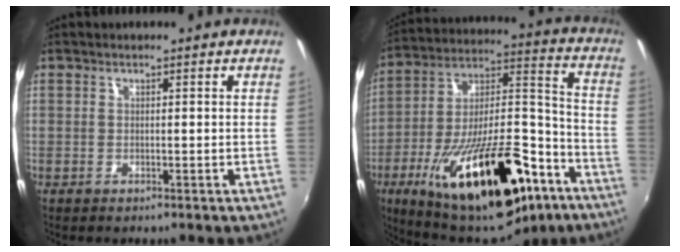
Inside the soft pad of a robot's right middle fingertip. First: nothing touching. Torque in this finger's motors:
{"motor_torque": [2.14, 0.00, 0.86, 0.21]}